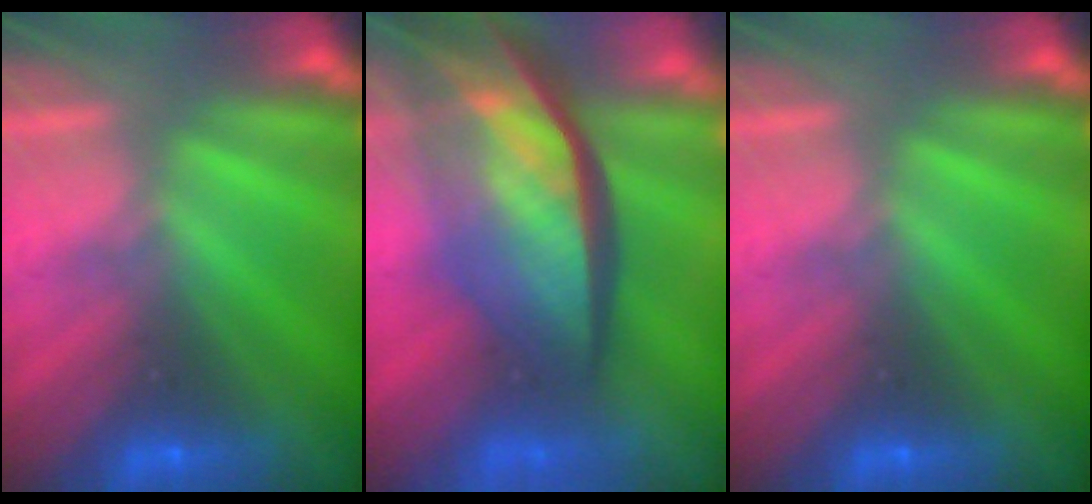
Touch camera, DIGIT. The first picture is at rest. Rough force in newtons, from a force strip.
{"total": 7.6}
{"total": 0.0}